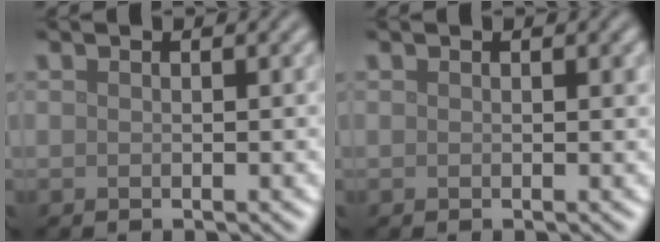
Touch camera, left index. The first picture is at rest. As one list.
[{"total": 0.0}]